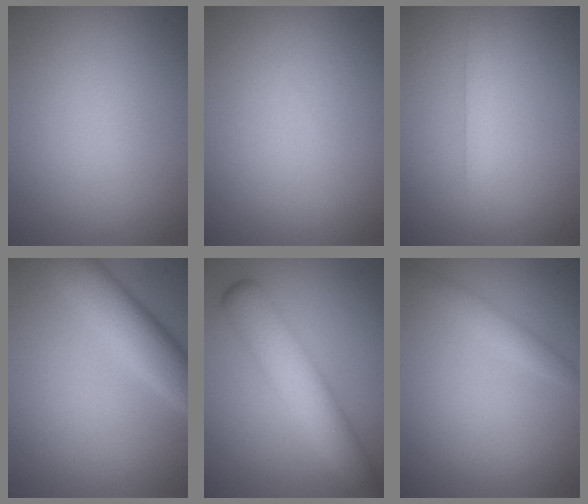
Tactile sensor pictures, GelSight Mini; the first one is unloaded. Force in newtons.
{"total": 0.0}
{"total": 1.6, "press": 1.6, "slide": 0.1}
{"total": 5.6, "press": 5.6, "slide": 0.2}
{"total": 5.8, "press": 5.8, "slide": 0.1}
{"total": 1.4, "press": 1.4, "slide": 0.1}